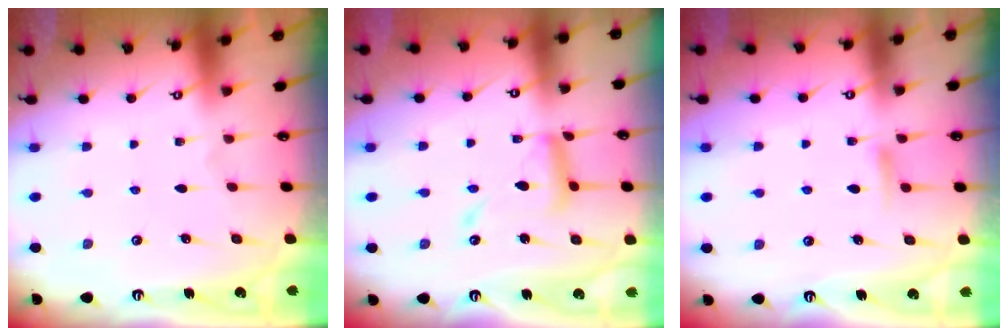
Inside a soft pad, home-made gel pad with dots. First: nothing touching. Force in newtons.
{"total": 12.6, "press": 12.5, "slide": 1.1}
{"total": 5.4, "press": 5.4, "slide": 0.8}